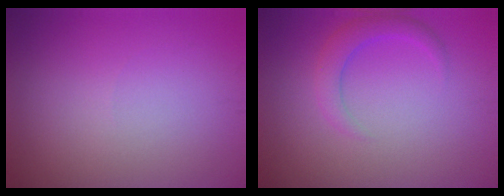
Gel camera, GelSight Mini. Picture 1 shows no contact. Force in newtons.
{"total": 2.4, "press": 2.4, "slide": 0.2}